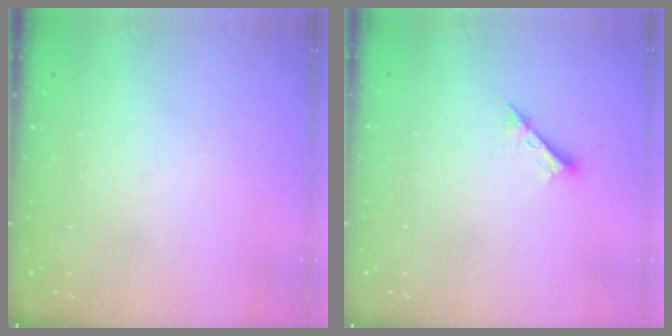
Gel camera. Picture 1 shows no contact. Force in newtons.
{"total": 2.6, "press": 2.6, "slide": 0.1}